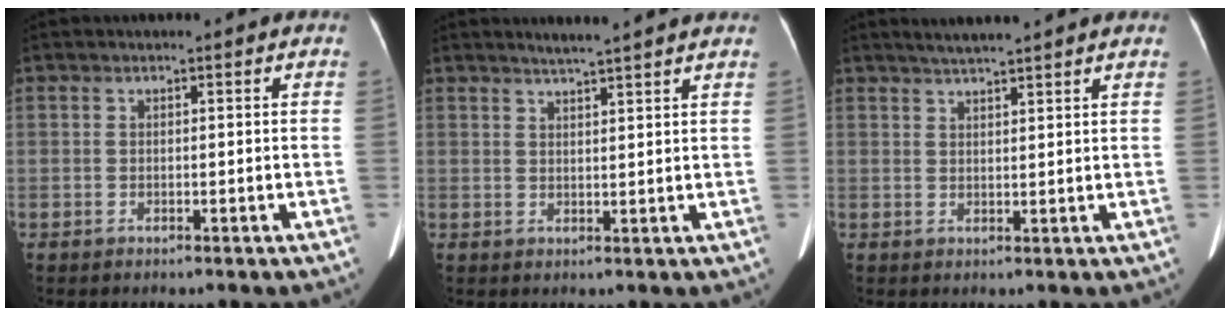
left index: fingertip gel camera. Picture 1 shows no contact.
{"total": 6.3, "force": [5.6, -0.3, 2.9], "torque": [-0.048, 0.014, 0.069]}
{"total": 5.0, "force": [4.4, -0.4, 2.4], "torque": [-0.040, 0.020, 0.067]}